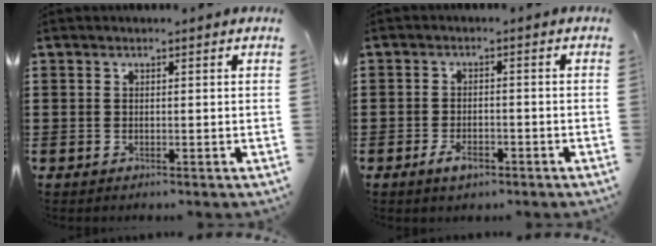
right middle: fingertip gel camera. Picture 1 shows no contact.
{"total": 3.1, "force": [-1.9, 1.4, 2.1], "torque": [-0.041, 0.001, -0.037]}